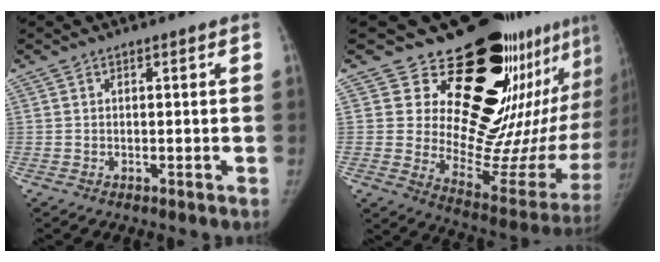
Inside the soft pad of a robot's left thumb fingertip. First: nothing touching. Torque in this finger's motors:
{"motor_torque": [2.36, 1.45, 1.29, -1.44, 0.18]}